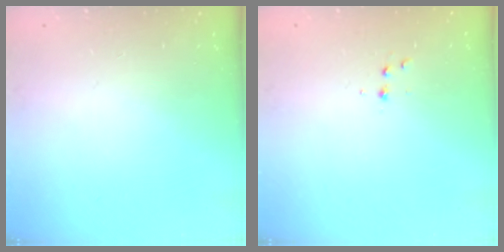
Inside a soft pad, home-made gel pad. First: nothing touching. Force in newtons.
{"total": 2.9, "press": 2.7, "slide": 1.1}